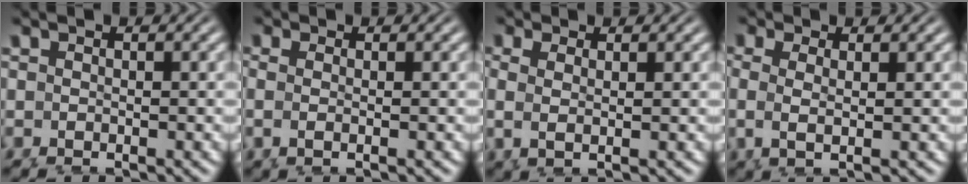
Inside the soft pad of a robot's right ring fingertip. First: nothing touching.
{"total": 1.8, "force": [0.1, 0.7, 1.6], "torque": [-0.050, -0.008, 0.009]}
{"total": 2.2, "force": [1.0, 0.6, 1.8], "torque": [-0.049, -0.009, 0.027]}
{"total": 2.8, "force": [1.2, 1.2, 2.2], "torque": [-0.059, -0.008, 0.028]}